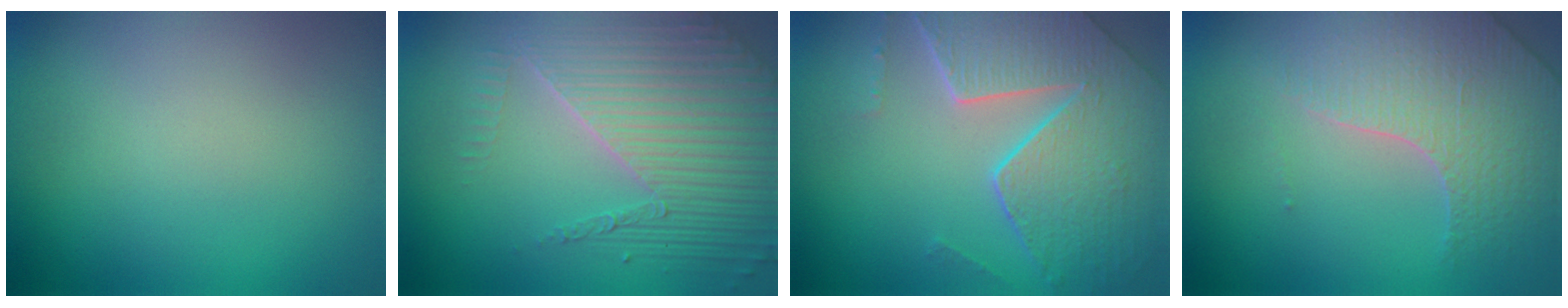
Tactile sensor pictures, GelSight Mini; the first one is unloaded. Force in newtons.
{"total": 7.6, "press": 5.4, "slide": 5.3}
{"total": 8.3, "press": 5.9, "slide": 5.9}
{"total": 4.1, "press": 4.0, "slide": 0.8}